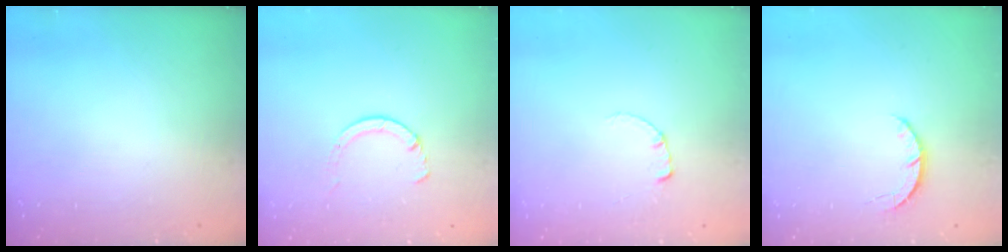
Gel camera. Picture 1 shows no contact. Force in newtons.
{"total": 2.8, "press": 2.8, "slide": 0.4}
{"total": 0.6, "press": 0.5, "slide": 0.2}
{"total": 3.3, "press": 3.3, "slide": 0.5}